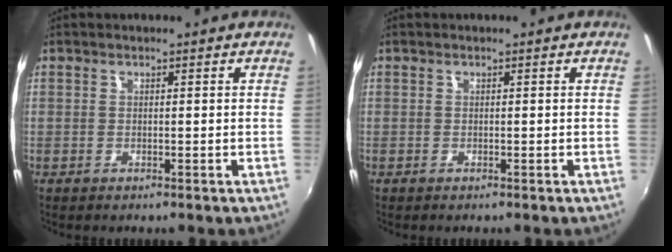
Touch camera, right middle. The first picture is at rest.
{"total": 0.0}